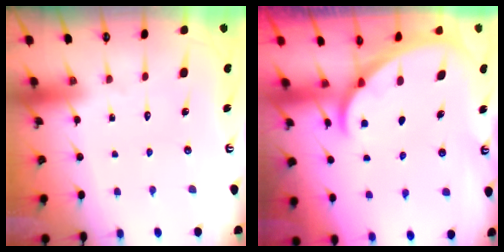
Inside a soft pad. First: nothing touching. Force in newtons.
{"total": 1.6, "press": 1.6, "slide": 0.1}